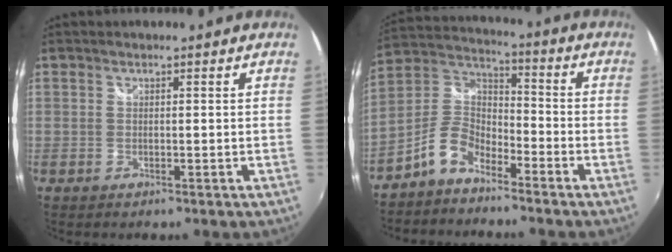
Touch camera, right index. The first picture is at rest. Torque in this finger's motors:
{"motor_torque": [0.83, -0.86, 0.47, 0.05]}